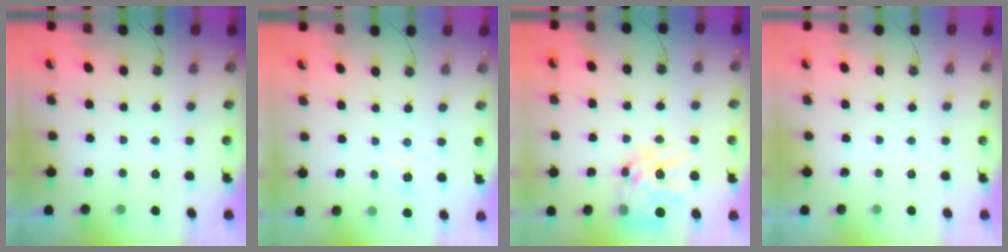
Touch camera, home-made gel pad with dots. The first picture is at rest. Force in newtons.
{"total": 4.2, "press": 4.2, "slide": 0.5}
{"total": 15.6, "press": 15.6, "slide": 1.4}
{"total": 0.0}